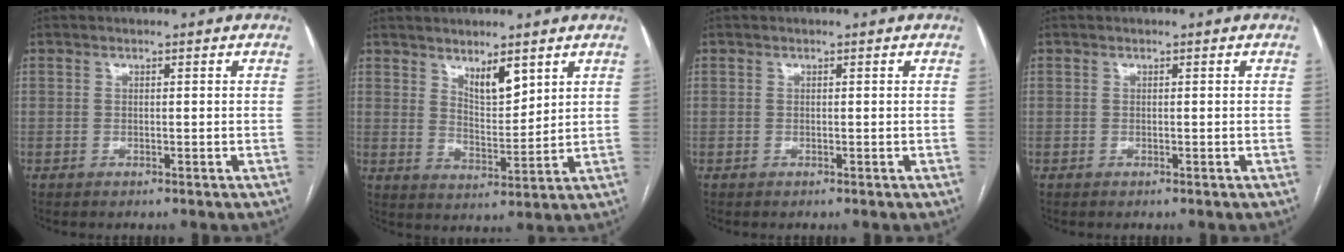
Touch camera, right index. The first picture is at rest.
{"total": 5.5, "force": [3.6, 1.6, 3.9], "torque": [-0.070, -0.011, 0.068]}
{"total": 0.0}
{"total": 0.0}